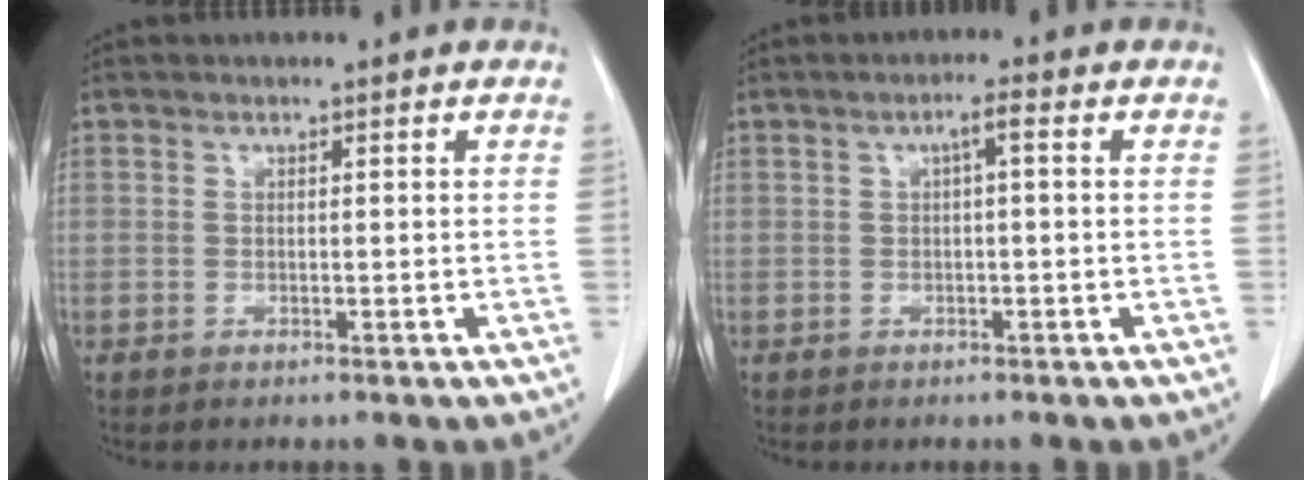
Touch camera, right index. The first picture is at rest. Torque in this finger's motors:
{"motor_torque": [0.26, -0.05, -0.01, 0.04]}